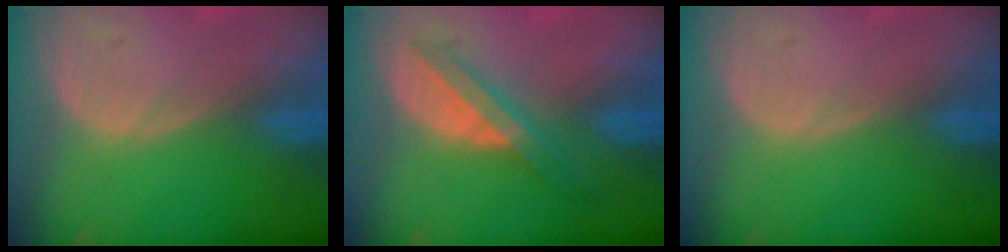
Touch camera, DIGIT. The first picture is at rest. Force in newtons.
{"total": 6.1, "press": 5.6, "slide": 2.5}
{"total": 0.0}